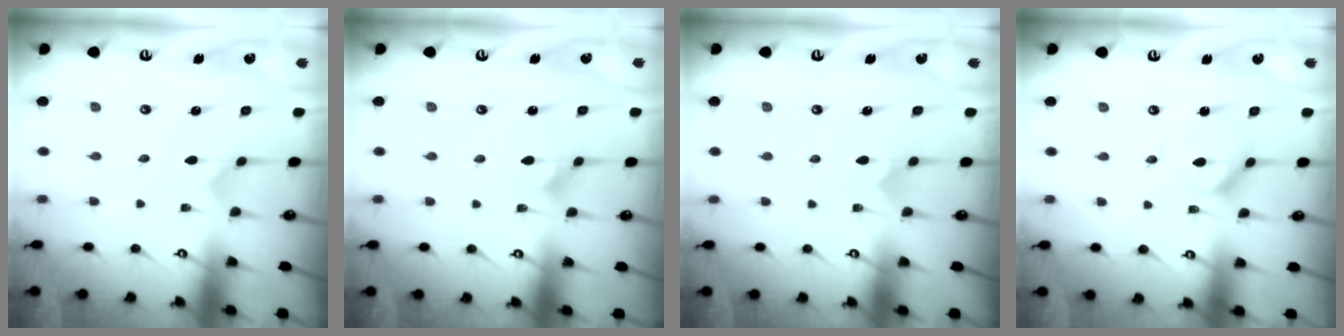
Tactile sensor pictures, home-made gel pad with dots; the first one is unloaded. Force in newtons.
{"total": 2.2, "press": 2.2, "slide": 0.1}
{"total": 2.9, "press": 2.9, "slide": 0.2}
{"total": 6.7, "press": 6.7, "slide": 0.7}